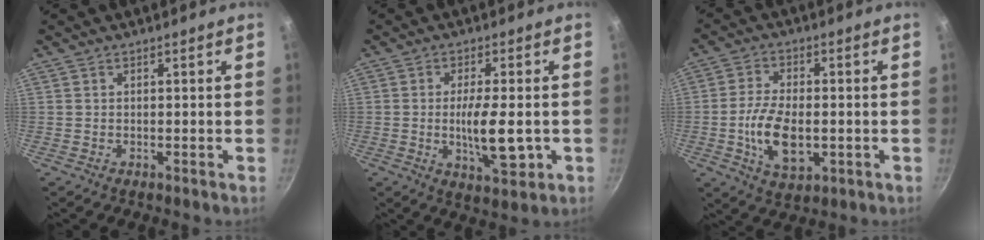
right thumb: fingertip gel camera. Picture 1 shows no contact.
{"total": 9.7, "force": [-1.4, 3.1, 9.1], "torque": [-0.143, -0.004, -0.019]}
{"total": 10.7, "force": [-1.8, 5.8, 8.8], "torque": [-0.164, 0.004, -0.031]}